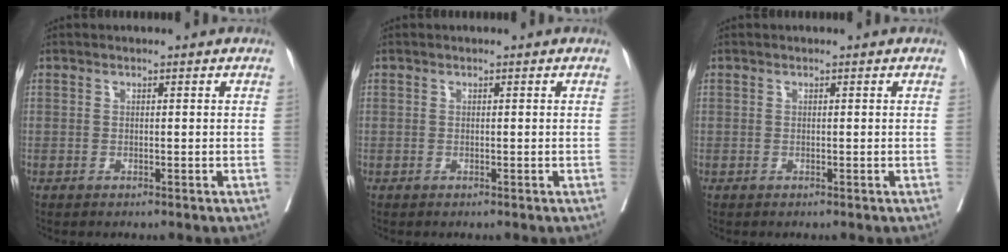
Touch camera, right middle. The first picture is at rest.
{"total": 0.0}
{"total": 0.0}